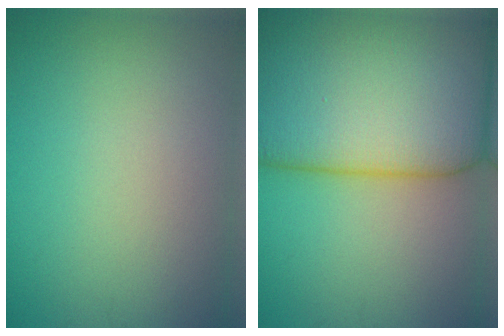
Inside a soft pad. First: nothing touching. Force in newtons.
{"total": 16.8, "press": 16.8, "slide": 0.9}